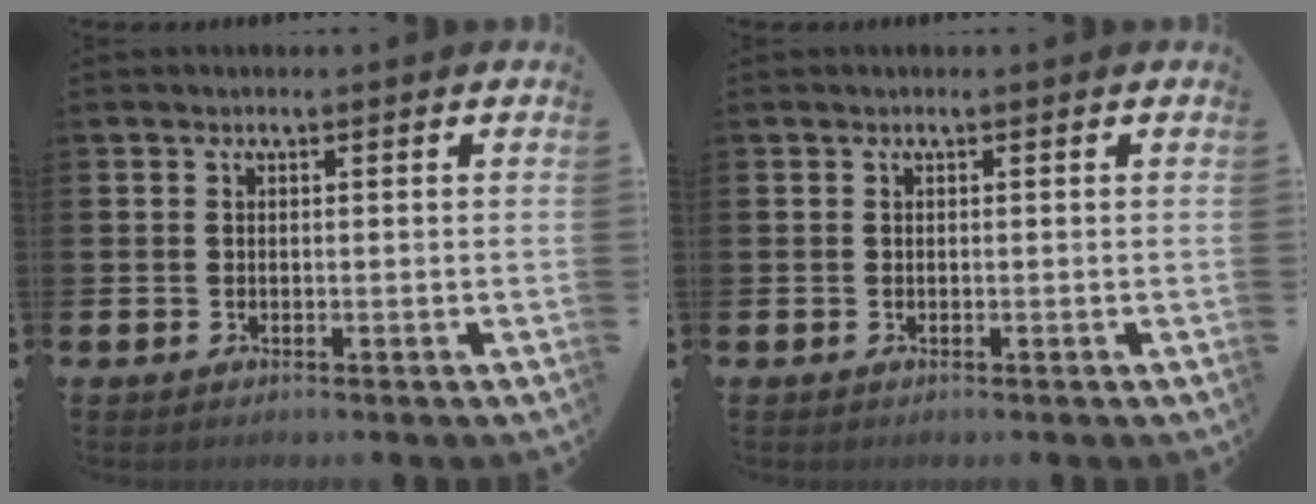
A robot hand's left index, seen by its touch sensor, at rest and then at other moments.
{"total": 0.0}